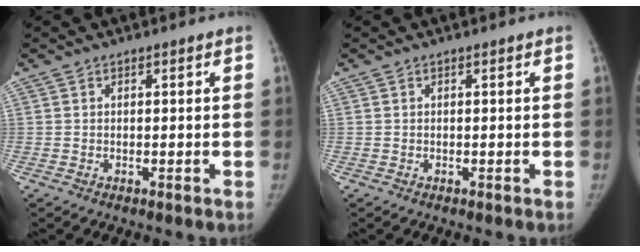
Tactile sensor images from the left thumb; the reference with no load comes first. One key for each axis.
{"total": 0.0}